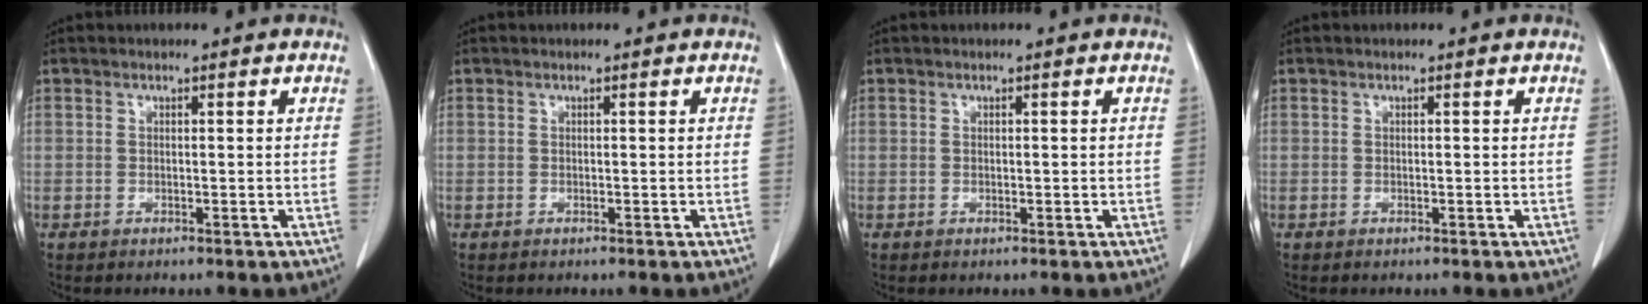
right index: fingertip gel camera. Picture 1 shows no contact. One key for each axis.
{"total": 0.0}
{"total": 0.0}
{"total": 0.0}